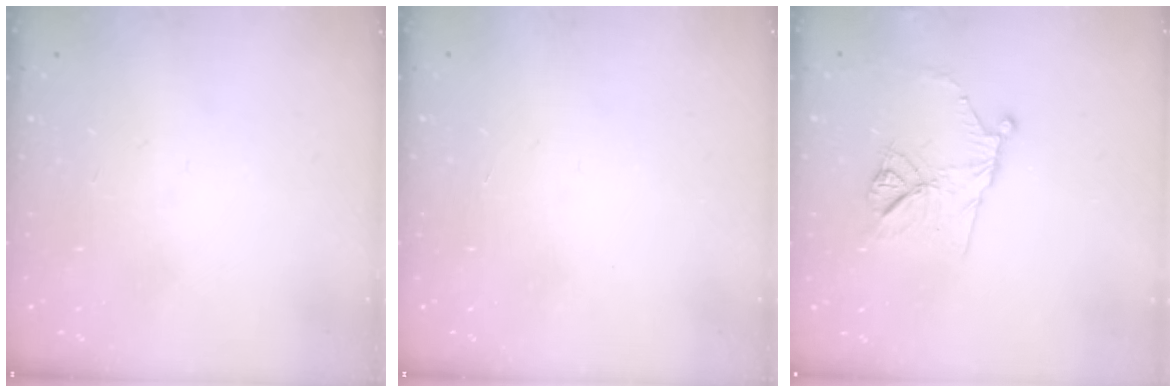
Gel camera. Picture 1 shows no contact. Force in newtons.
{"total": 1.5, "press": 1.5, "slide": 0.1}
{"total": 11.2, "press": 10.9, "slide": 2.3}